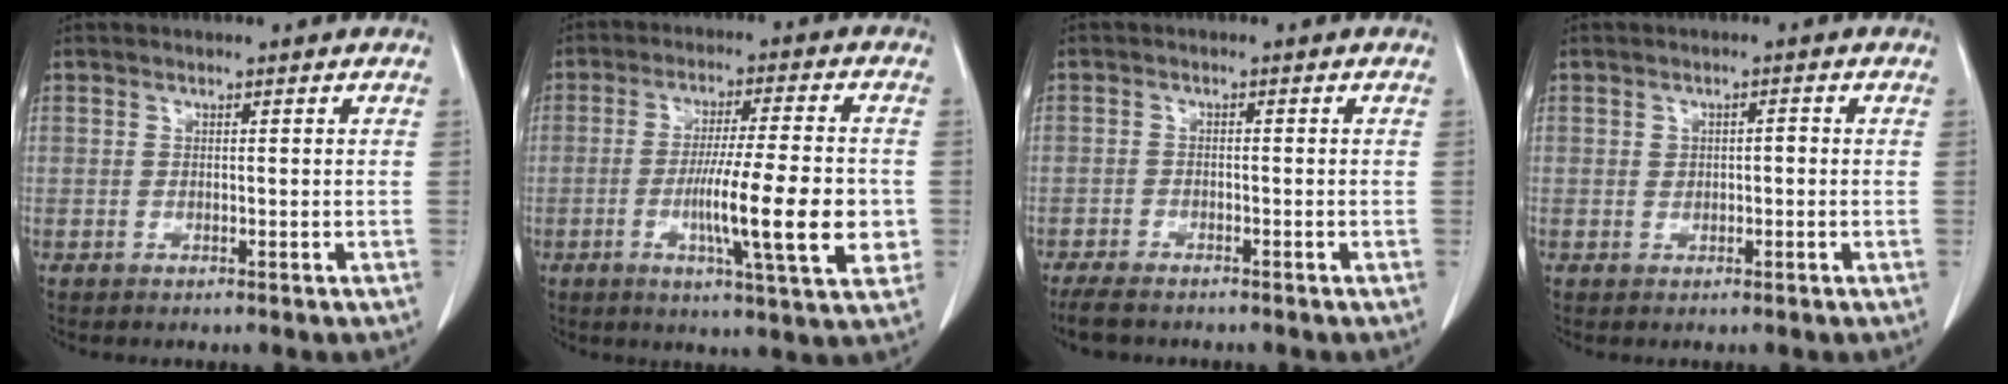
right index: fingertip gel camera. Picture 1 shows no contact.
{"total": 13.5, "force": [-2.7, 1.0, 13.1], "torque": [-0.207, -0.011, -0.046]}
{"total": 4.6, "force": [-3.9, 1.4, 2.1], "torque": [-0.035, -0.010, -0.067]}
{"total": 1.6, "force": [-0.1, 1.1, 1.2], "torque": [-0.016, 0.007, -0.001]}